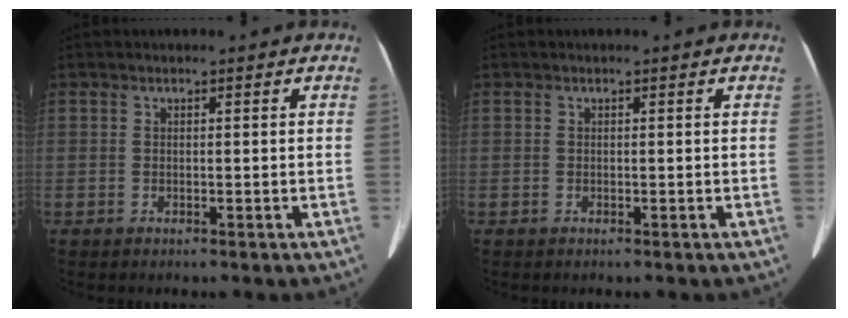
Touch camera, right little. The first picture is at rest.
{"total": 0.0}